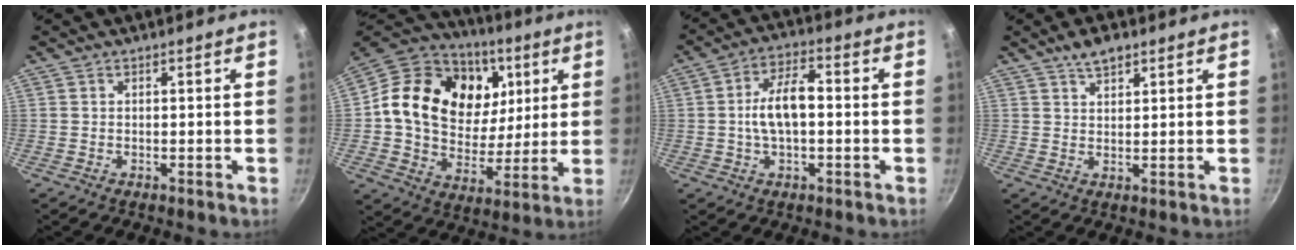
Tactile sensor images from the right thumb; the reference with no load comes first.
{"total": 25.9, "force": [6.8, 19.0, 16.4], "torque": [-0.257, -0.006, 0.110]}
{"total": 9.1, "force": [-0.3, 4.5, 7.9], "torque": [-0.132, 0.029, -0.011]}
{"total": 4.5, "force": [3.1, 2.0, 2.6], "torque": [-0.035, -0.013, 0.051]}